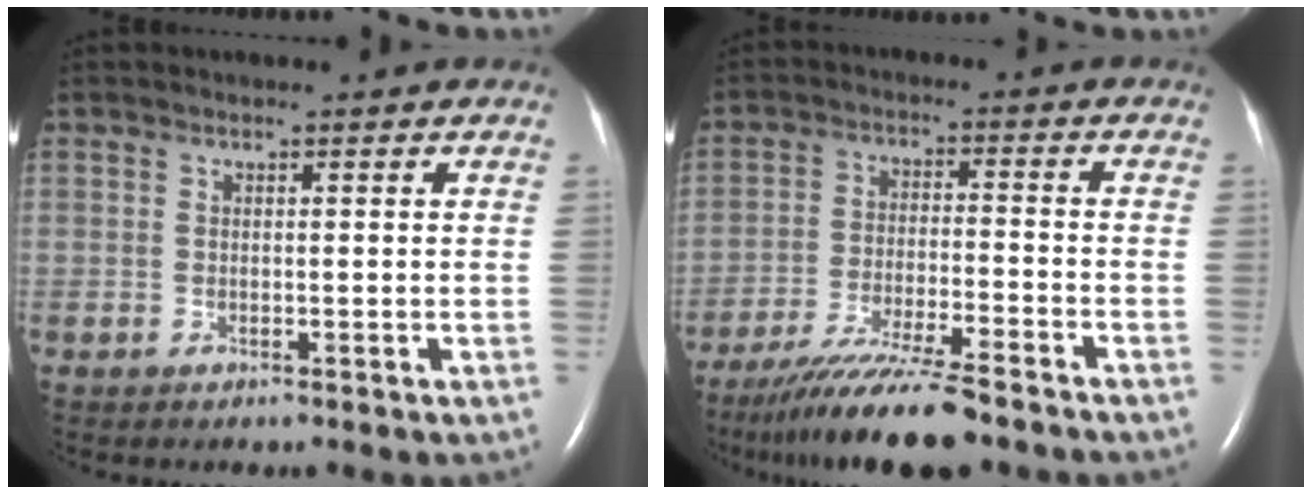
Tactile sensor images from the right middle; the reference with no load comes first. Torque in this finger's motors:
{"motor_torque": [1.10, -1.04, 0.37, 0.07]}